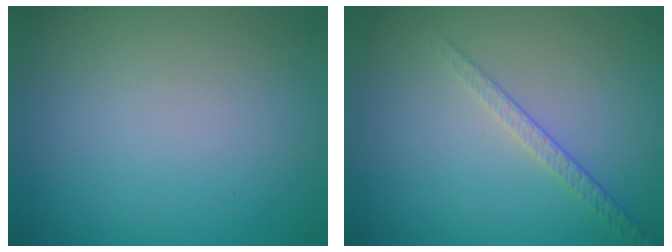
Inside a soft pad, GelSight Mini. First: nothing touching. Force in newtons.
{"total": 1.6, "press": 1.0, "slide": 1.3}